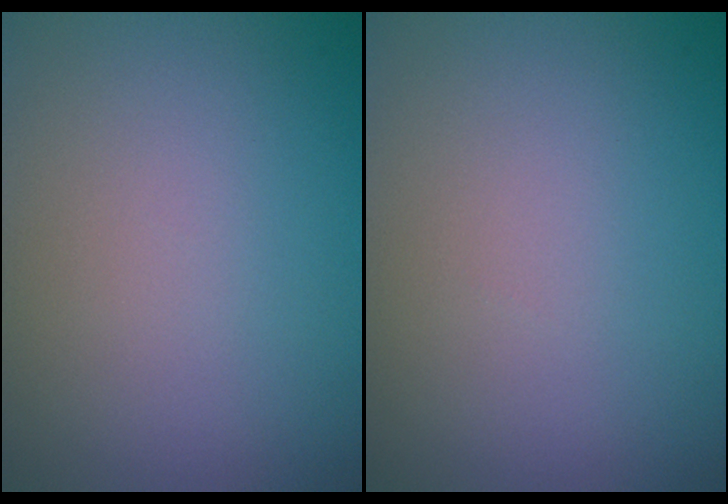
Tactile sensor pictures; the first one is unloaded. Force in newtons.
{"total": 0.0}